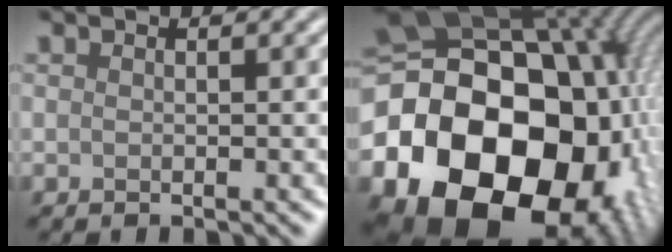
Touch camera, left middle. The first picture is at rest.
{"total": 24.6, "force": [-5.1, 19.3, 14.3], "torque": [-0.263, -0.050, -0.110]}